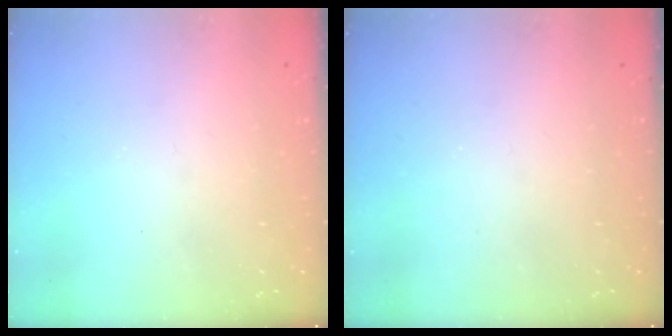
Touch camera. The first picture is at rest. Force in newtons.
{"total": 0.0}